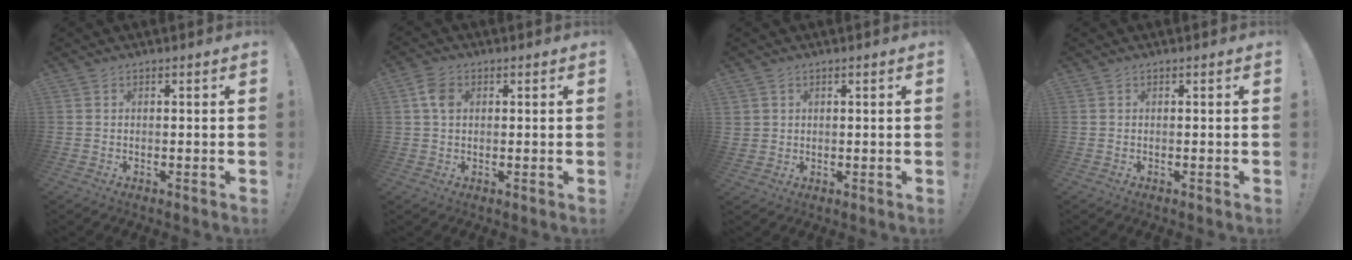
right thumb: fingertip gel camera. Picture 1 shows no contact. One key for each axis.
{"total": 5.2, "fx": 1.3, "fy": 3.5, "fz": 3.6, "tx": -0.064, "ty": 0.002, "tz": 0.024}
{"total": 3.1, "fx": 1.6, "fy": 2.6, "fz": 0.4, "tx": 0.001, "ty": -0.009, "tz": 0.030}
{"total": 0.0}